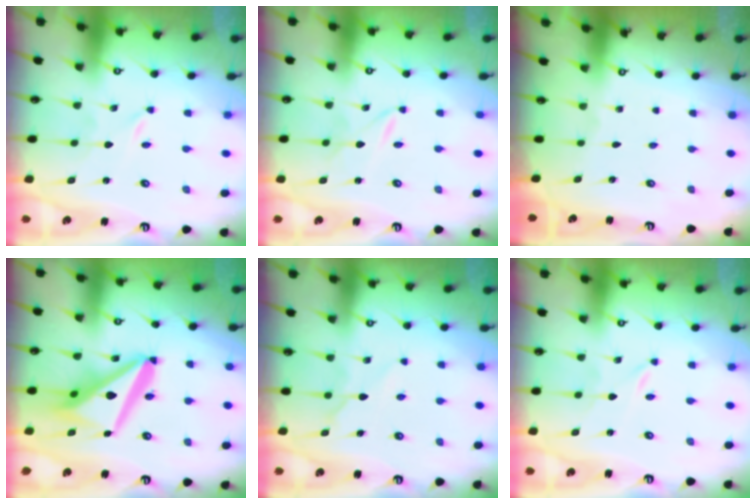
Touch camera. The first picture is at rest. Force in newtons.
{"total": 1.7, "press": 1.7, "slide": 0.0}
{"total": 0.0}
{"total": 17.0, "press": 16.9, "slide": 2.0}
{"total": 6.8, "press": 6.8, "slide": 0.6}
{"total": 0.0}